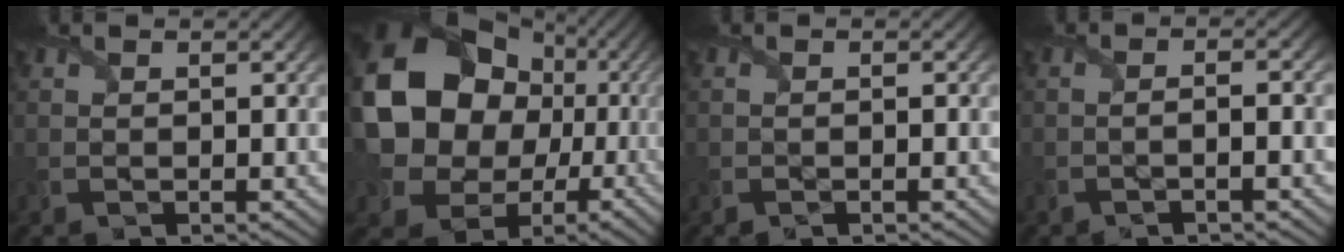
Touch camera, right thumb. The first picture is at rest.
{"total": 19.0, "force": [2.1, 16.3, 9.5], "torque": [-0.241, -0.001, 0.035]}
{"total": 1.0, "force": [-0.8, -0.1, 0.6], "torque": [-0.009, -0.005, -0.012]}
{"total": 2.4, "force": [-1.3, -0.3, 1.9], "torque": [-0.030, 0.007, -0.027]}